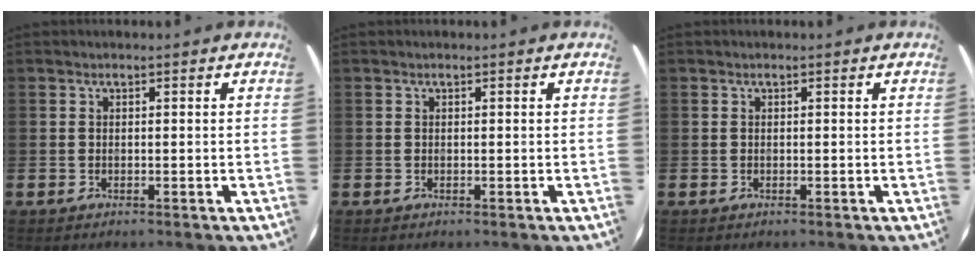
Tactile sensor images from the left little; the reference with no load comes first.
{"total": 0.0}
{"total": 0.0}